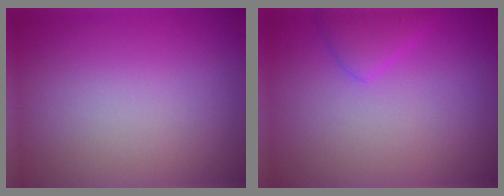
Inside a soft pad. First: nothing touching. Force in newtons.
{"total": 2.0, "press": 2.0, "slide": 0.1}